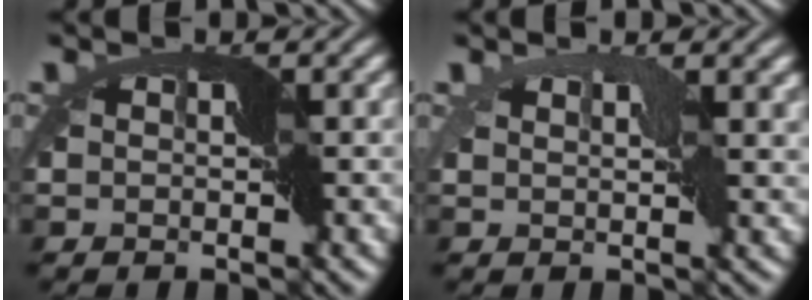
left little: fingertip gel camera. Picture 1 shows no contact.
{"total": 2.2, "force": [1.3, 0.4, 1.7], "torque": [-0.036, 0.004, 0.023]}